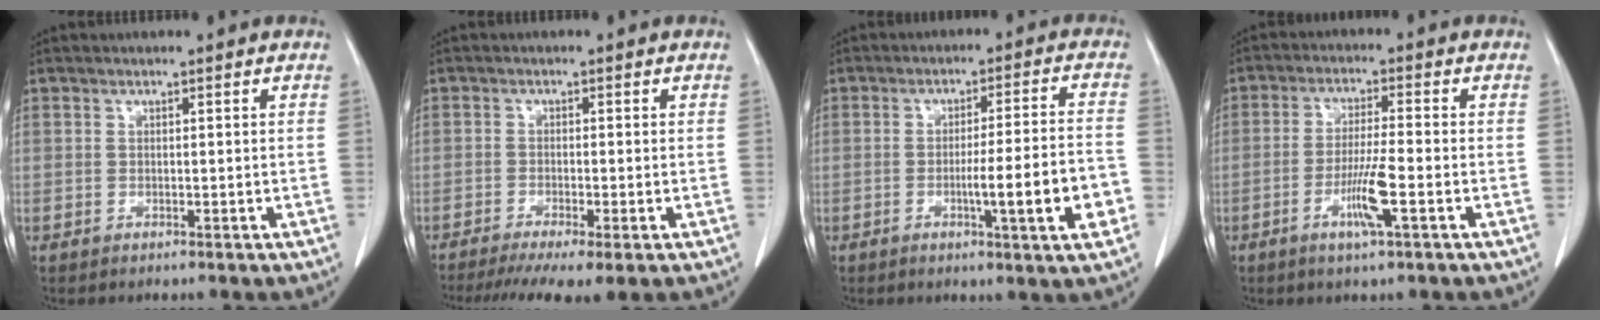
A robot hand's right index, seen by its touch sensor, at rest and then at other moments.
{"total": 8.6, "force": [-6.0, 1.1, 6.0], "torque": [-0.094, -0.015, -0.098]}
{"total": 10.3, "force": [-3.2, -0.1, 9.8], "torque": [-0.146, -0.004, -0.048]}
{"total": 6.5, "force": [-2.5, -0.1, 6.0], "torque": [-0.114, -0.010, -0.048]}